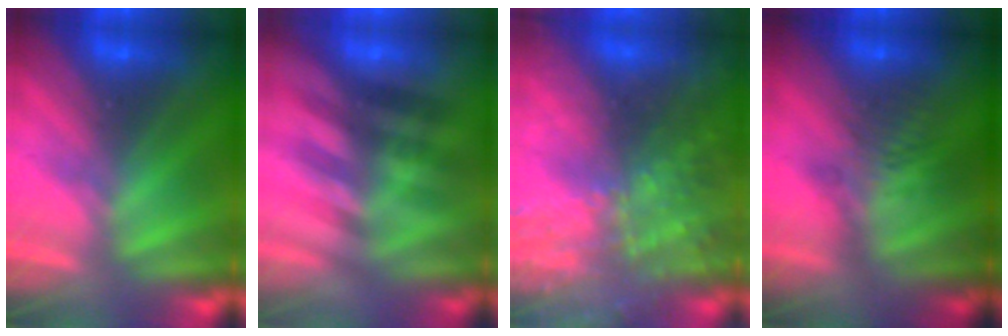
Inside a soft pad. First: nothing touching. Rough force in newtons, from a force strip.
{"total": 2.4}
{"total": 6.8}
{"total": 2.6}